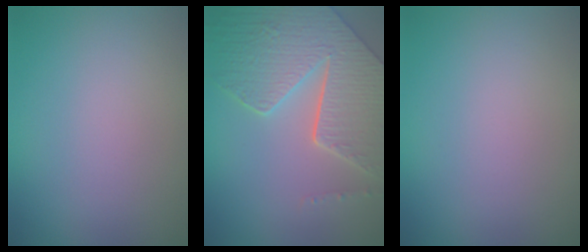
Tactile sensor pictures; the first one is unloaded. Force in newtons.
{"total": 8.3, "press": 6.1, "slide": 5.6}
{"total": 0.0}